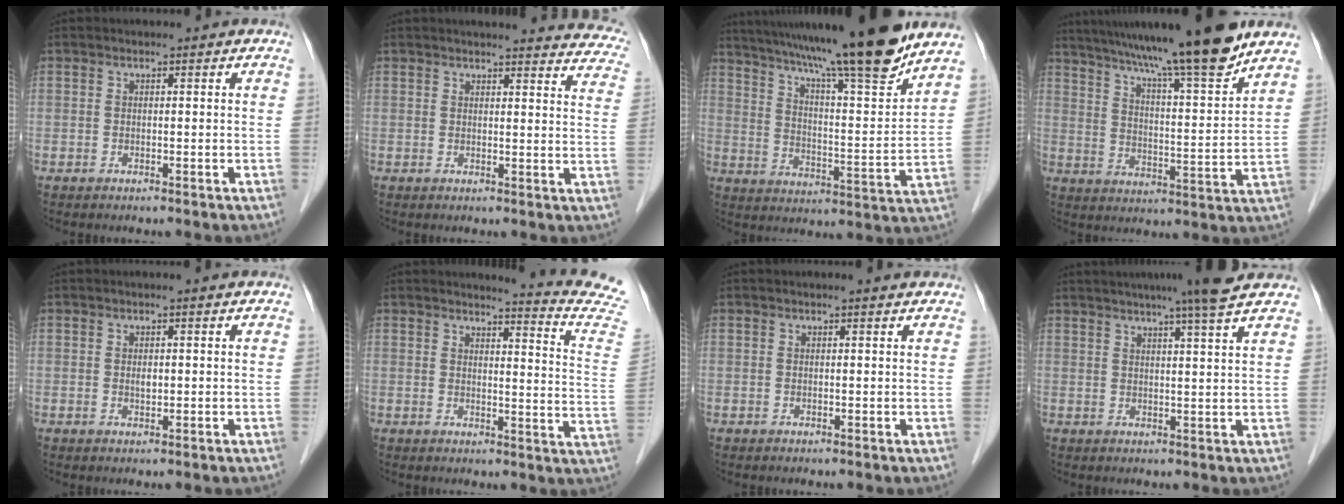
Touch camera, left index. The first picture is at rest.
{"total": 18.9, "force": [18.0, 2.8, 4.8], "torque": [-0.035, -0.059, 0.179]}
{"total": 22.0, "force": [17.9, 0.0, 12.8], "torque": [-0.209, -0.010, 0.274]}
{"total": 18.1, "force": [14.8, -0.7, 10.4], "torque": [-0.166, -0.002, 0.229]}
{"total": 1.0, "force": [0.1, 0.5, 0.9], "torque": [-0.016, 0.002, 0.006]}
{"total": 12.7, "force": [12.3, -1.5, 2.7], "torque": [-0.028, -0.110, 0.112]}
{"total": 1.2, "force": [1.0, 0.0, 0.6], "torque": [-0.014, 0.008, 0.015]}
{"total": 9.1, "force": [7.5, -1.1, 5.1], "torque": [-0.076, 0.011, 0.091]}